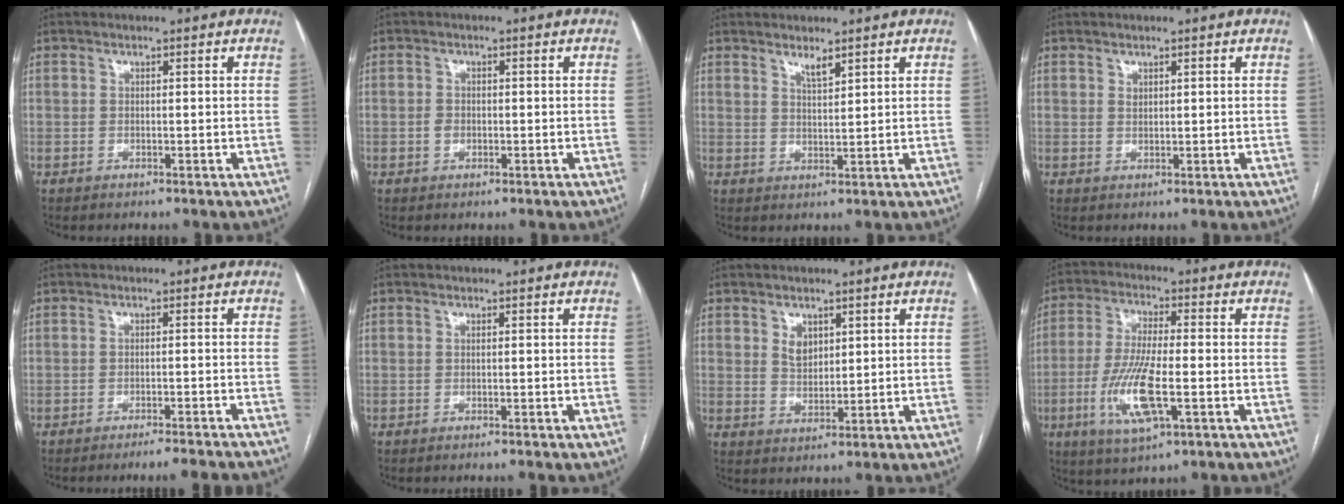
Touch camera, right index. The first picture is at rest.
{"total": 1.3, "force": [-0.2, 1.0, 0.7], "torque": [-0.018, 0.003, 0.002]}
{"total": 2.3, "force": [2.0, 0.3, 1.1], "torque": [-0.028, -0.007, 0.043]}
{"total": 0.8, "force": [0.5, 0.5, 0.4], "torque": [-0.007, -0.004, 0.011]}
{"total": 7.2, "force": [-6.6, -1.0, 2.6], "torque": [-0.014, -0.019, -0.087]}
{"total": 0.5, "force": [-0.4, -0.2, 0.3], "torque": [-0.007, 0.003, -0.010]}
{"total": 3.3, "force": [1.6, 2.2, 1.9], "torque": [-0.036, -0.001, 0.037]}
{"total": 10.9, "force": [-3.2, 2.1, 10.2], "torque": [-0.217, -0.013, -0.054]}